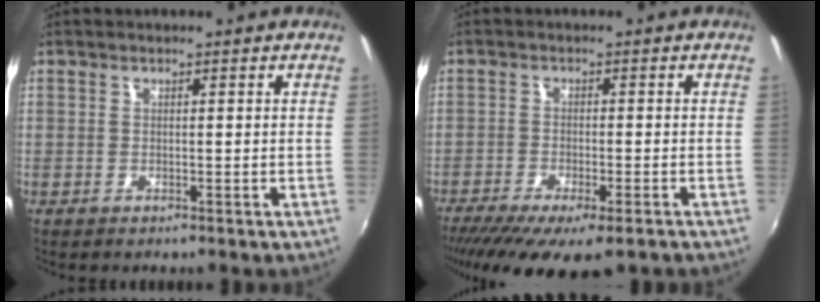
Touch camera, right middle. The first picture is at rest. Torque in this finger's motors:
{"motor_torque": [1.14, -1.00, 0.67, 0.21]}